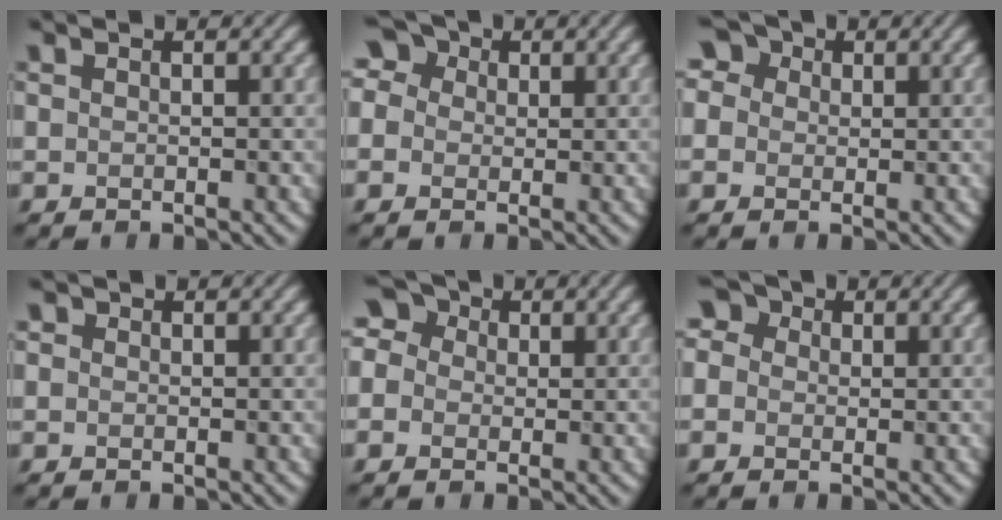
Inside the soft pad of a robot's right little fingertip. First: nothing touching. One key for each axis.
{"total": 5.8, "fx": 2.1, "fy": 4.6, "fz": 2.9, "tx": -0.053, "ty": 0.037, "tz": 0.003}
{"total": 5.1, "fx": 2.0, "fy": 3.9, "fz": 2.4, "tx": -0.046, "ty": 0.033, "tz": 0.003}
{"total": 0.5, "fx": 0.2, "fy": 0.5, "fz": 0.1, "tx": 0.000, "ty": -0.002, "tz": -0.002}
{"total": 5.2, "fx": 1.3, "fy": 4.3, "fz": 2.5, "tx": -0.043, "ty": 0.032, "tz": -0.012}
{"total": 4.3, "fx": 1.5, "fy": 3.5, "fz": 2.1, "tx": -0.034, "ty": 0.031, "tz": -0.008}